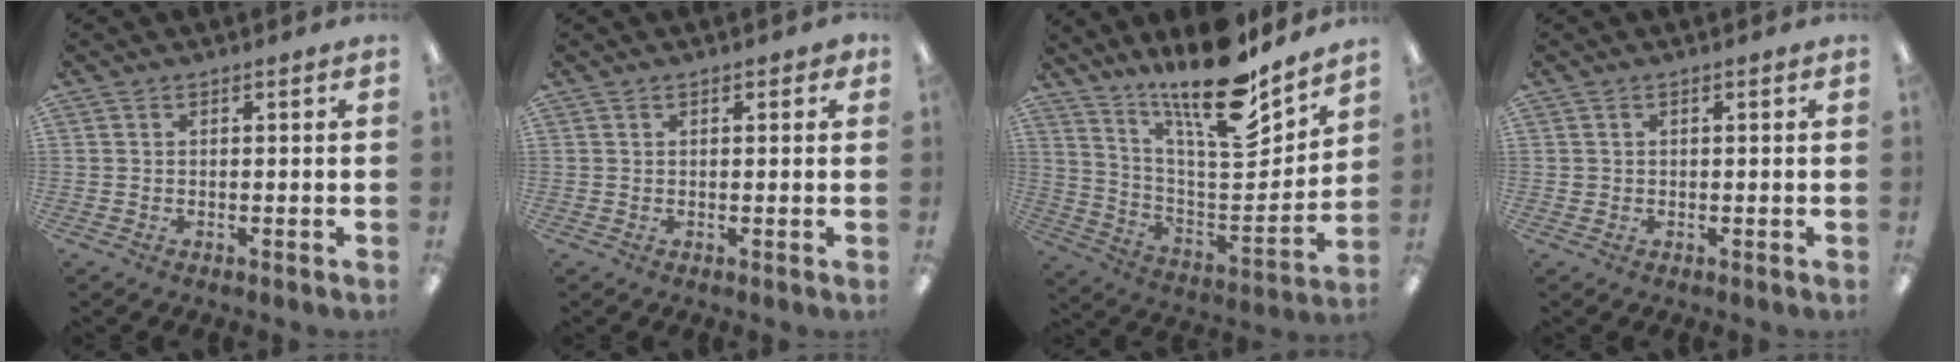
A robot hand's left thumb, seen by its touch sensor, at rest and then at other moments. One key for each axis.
{"total": 1.4, "fx": 0.8, "fy": 0.6, "fz": 0.9, "tx": -0.003, "ty": -0.004, "tz": 0.010}
{"total": 19.8, "fx": 15.8, "fy": 4.4, "fz": 11.1, "tx": -0.198, "ty": -0.123, "tz": 0.267}
{"total": 0.7, "fx": 0.1, "fy": 0.7, "fz": 0.1, "tx": -0.002, "ty": 0.005, "tz": 0.000}